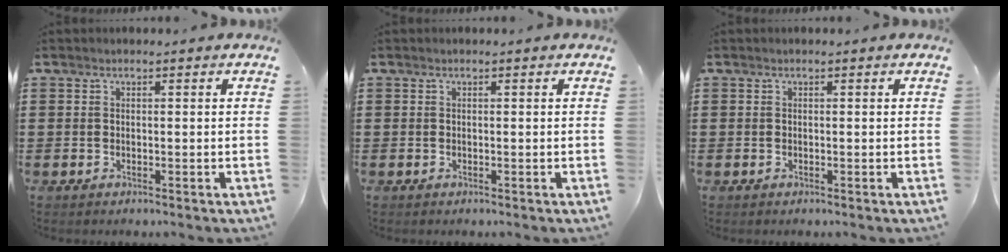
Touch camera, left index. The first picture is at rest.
{"total": 0.0}
{"total": 0.0}